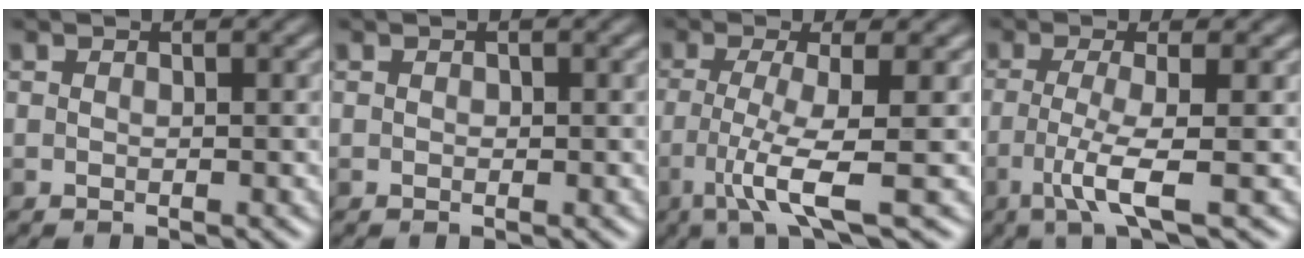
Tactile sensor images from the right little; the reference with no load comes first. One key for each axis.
{"total": 0.7, "fx": 0.3, "fy": 0.6, "fz": 0.3, "tx": 0.004, "ty": 0.005, "tz": -0.004}
{"total": 5.2, "fx": -2.1, "fy": 0.3, "fz": 4.7, "tx": -0.096, "ty": -0.003, "tz": -0.041}
{"total": 4.0, "fx": -1.7, "fy": 0.1, "fz": 3.7, "tx": -0.079, "ty": -0.002, "tz": -0.034}